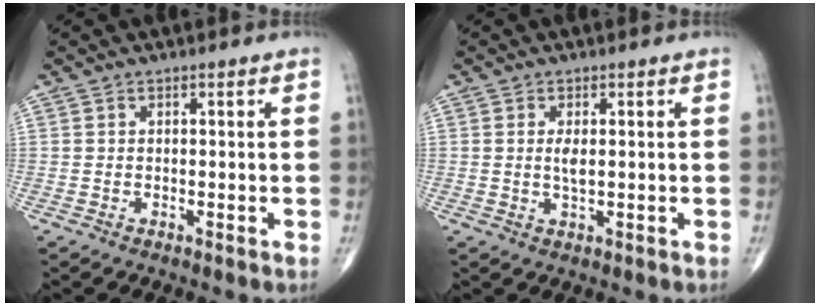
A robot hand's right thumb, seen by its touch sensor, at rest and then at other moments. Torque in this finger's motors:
{"motor_torque": [0.61, 0.43, 0.15, -0.36, 0.02]}